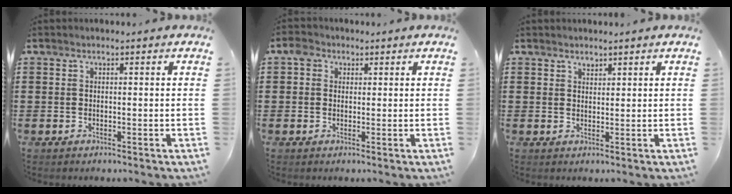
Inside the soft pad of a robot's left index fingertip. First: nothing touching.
{"total": 1.9, "force": [0.9, 1.5, 0.7], "torque": [-0.010, 0.002, 0.013]}
{"total": 1.3, "force": [1.2, 0.3, 0.0], "torque": [-0.002, -0.001, 0.023]}